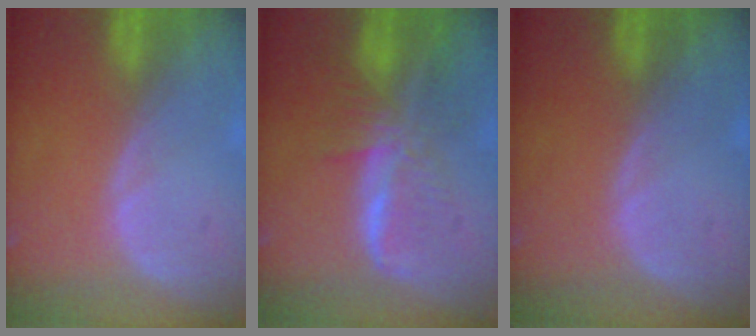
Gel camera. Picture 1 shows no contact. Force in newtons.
{"total": 8.2, "press": 7.0, "slide": 4.3}
{"total": 0.0}